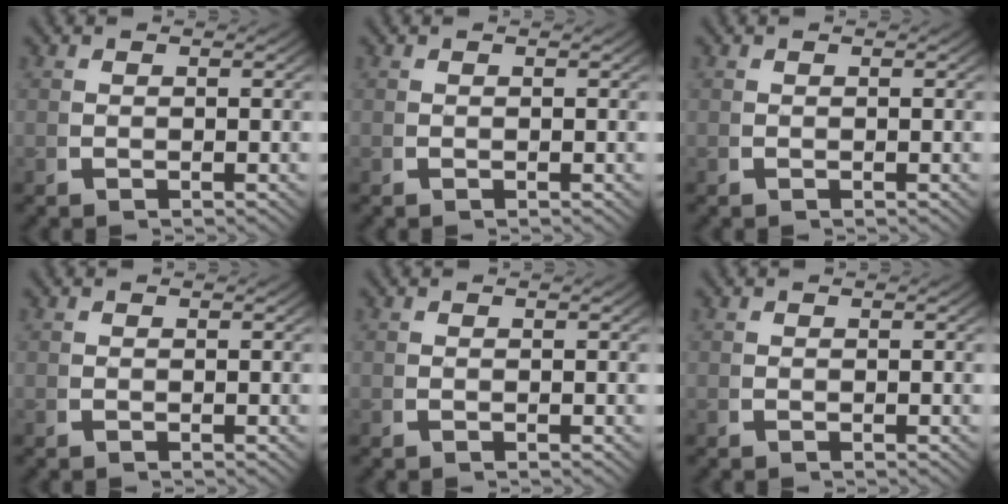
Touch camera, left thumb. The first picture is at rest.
{"total": 0.0}
{"total": 0.0}
{"total": 0.0}
{"total": 0.0}
{"total": 0.0}